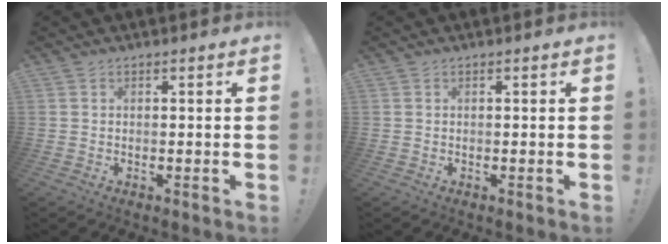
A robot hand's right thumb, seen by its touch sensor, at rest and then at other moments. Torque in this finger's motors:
{"motor_torque": [-0.06, -0.05, -0.01, 0.01, 0.08]}